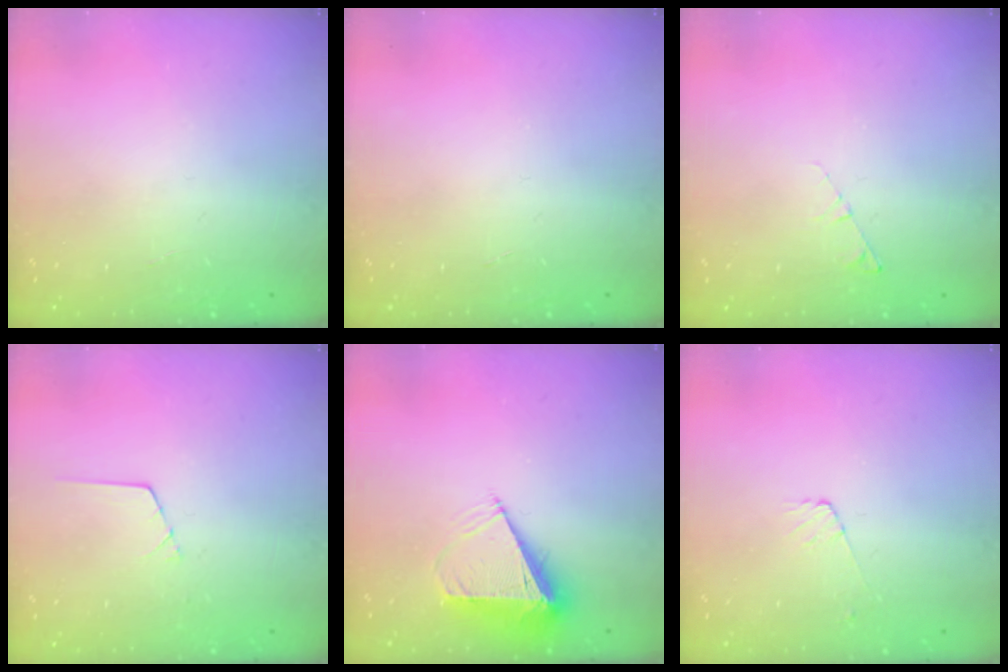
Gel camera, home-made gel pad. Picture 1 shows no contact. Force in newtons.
{"total": 0.0}
{"total": 2.7, "press": 2.6, "slide": 0.3}
{"total": 1.6, "press": 1.6, "slide": 0.0}
{"total": 8.3, "press": 8.3, "slide": 0.8}
{"total": 4.9, "press": 4.8, "slide": 0.4}